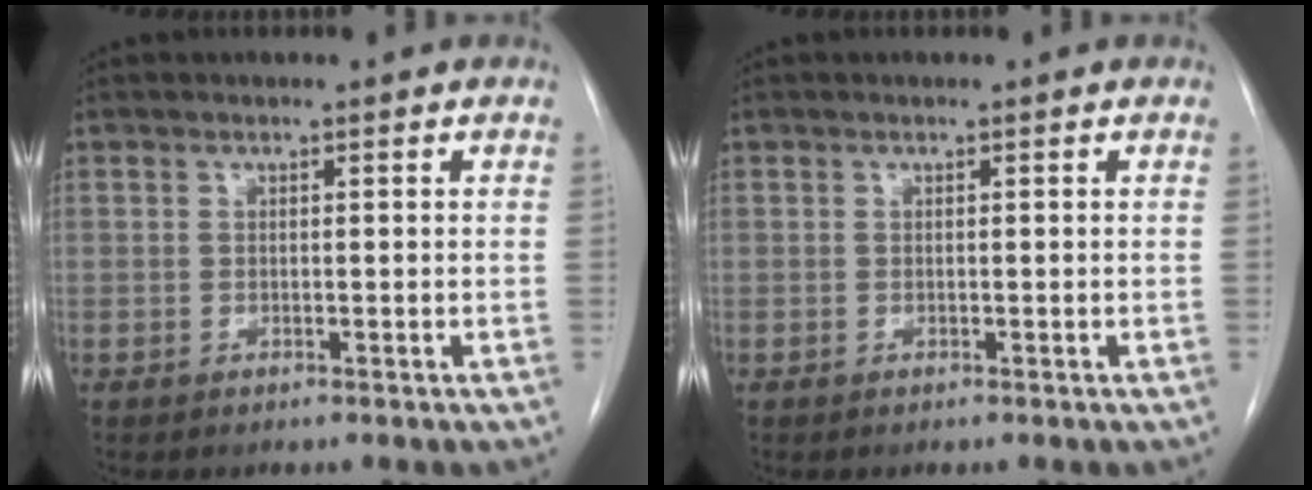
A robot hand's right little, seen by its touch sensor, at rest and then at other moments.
{"total": 0.0}